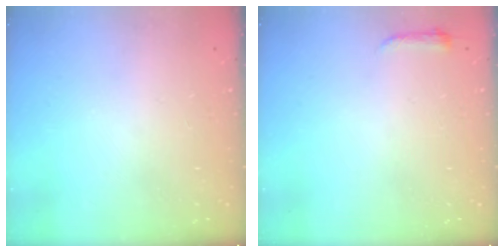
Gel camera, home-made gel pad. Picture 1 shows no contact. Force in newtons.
{"total": 3.0, "press": 2.9, "slide": 0.6}